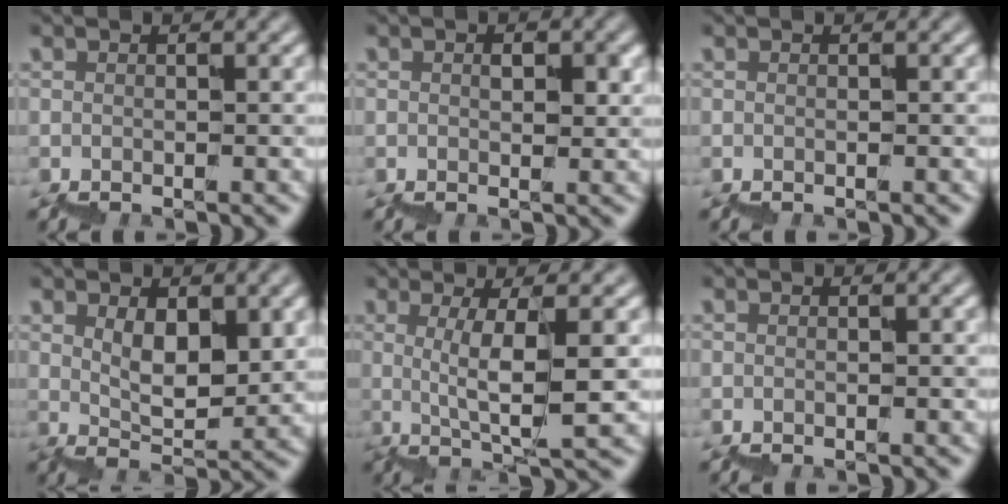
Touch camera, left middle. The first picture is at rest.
{"total": 1.3, "force": [0.5, 0.5, 1.1], "torque": [-0.020, 0.004, 0.009]}
{"total": 0.0}
{"total": 4.2, "force": [3.1, 1.4, 2.6], "torque": [-0.044, -0.001, 0.069]}
{"total": 3.4, "force": [1.5, 0.3, 3.1], "torque": [-0.056, 0.006, 0.032]}
{"total": 0.0}